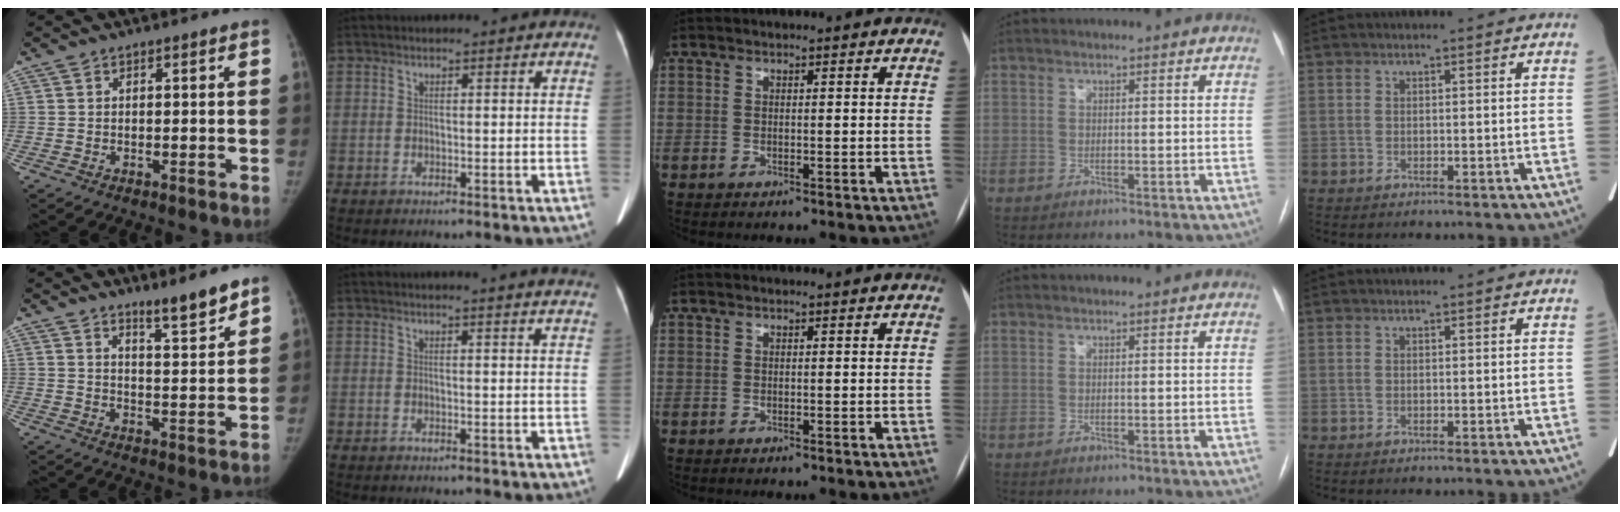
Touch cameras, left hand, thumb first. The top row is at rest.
{"thumb": {"total": 6.9, "force": [5.7, 0.5, 3.8], "torque": [-0.054, -0.053, 0.093]}, "index": {"total": 7.9, "force": [7.4, -0.6, 2.6], "torque": [-0.028, -0.009, 0.062]}}